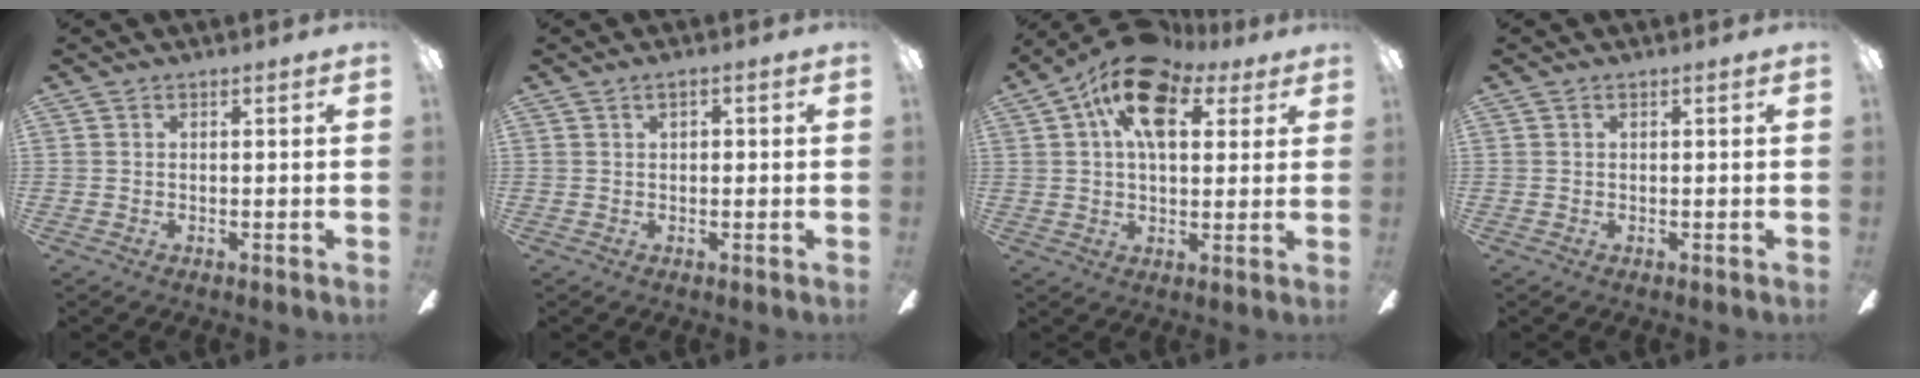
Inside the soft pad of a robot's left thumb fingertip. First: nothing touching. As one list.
[{"total": 1.6, "force": [0.7, 0.9, 1.2], "torque": [-0.016, 0.003, 0.009]}, {"total": 15.9, "force": [7.2, 9.0, 11.0], "torque": [-0.174, -0.010, 0.127]}, {"total": 0.0}]